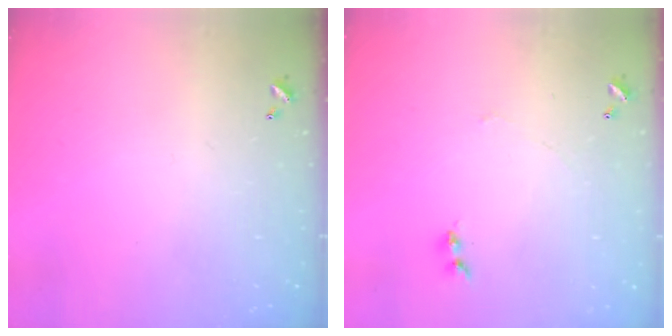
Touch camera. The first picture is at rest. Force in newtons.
{"total": 1.2, "press": 1.1, "slide": 0.3}